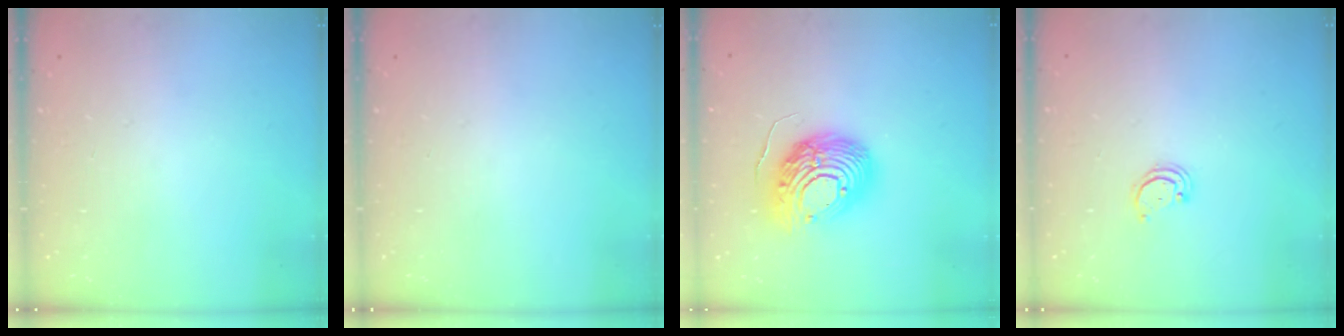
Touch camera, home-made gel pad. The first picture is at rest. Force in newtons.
{"total": 0.0}
{"total": 17.3, "press": 17.2, "slide": 1.6}
{"total": 2.2, "press": 2.2, "slide": 0.2}